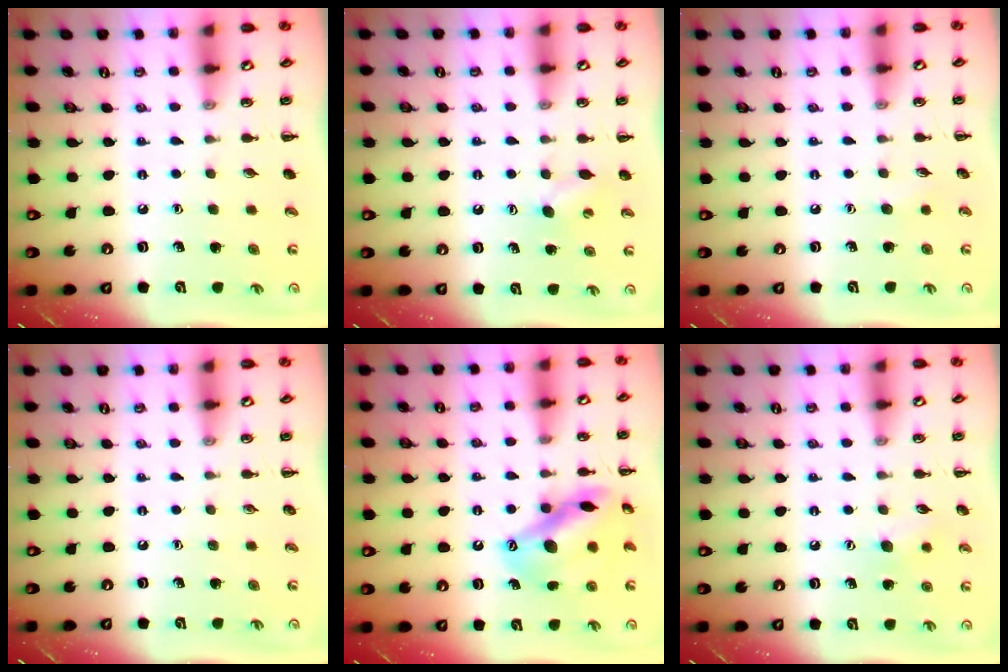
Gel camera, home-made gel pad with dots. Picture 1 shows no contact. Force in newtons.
{"total": 4.9, "press": 4.8, "slide": 0.9}
{"total": 3.7, "press": 3.6, "slide": 0.8}
{"total": 0.0}
{"total": 15.8, "press": 15.5, "slide": 2.9}
{"total": 6.9, "press": 6.7, "slide": 1.7}